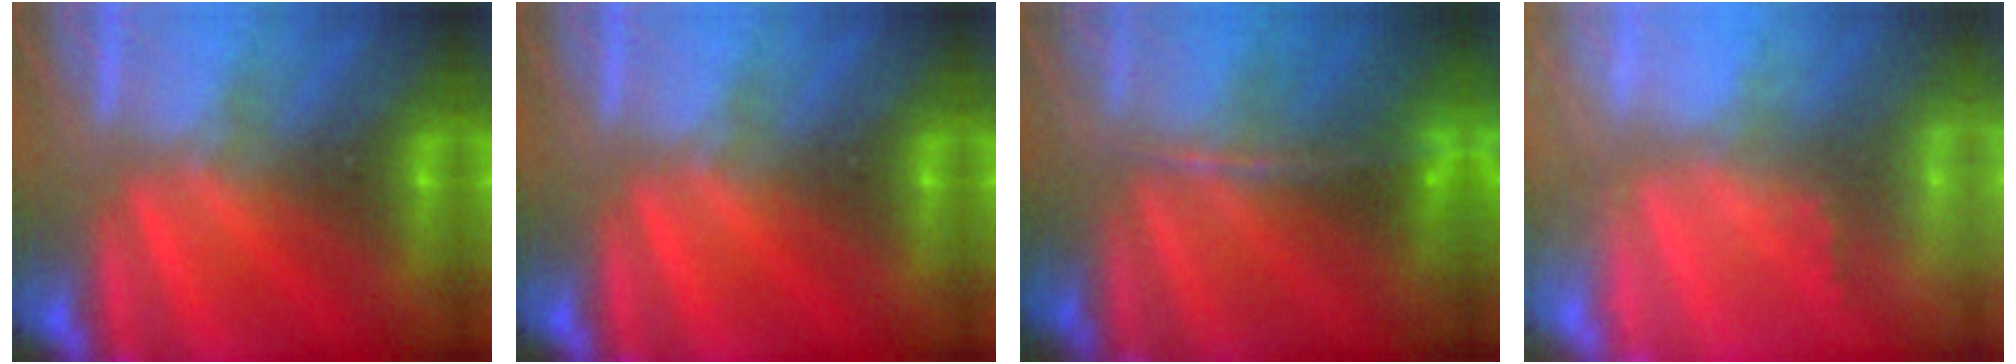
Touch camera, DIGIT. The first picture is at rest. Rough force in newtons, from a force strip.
{"total": 0.0}
{"total": 1.2}
{"total": 1.8}